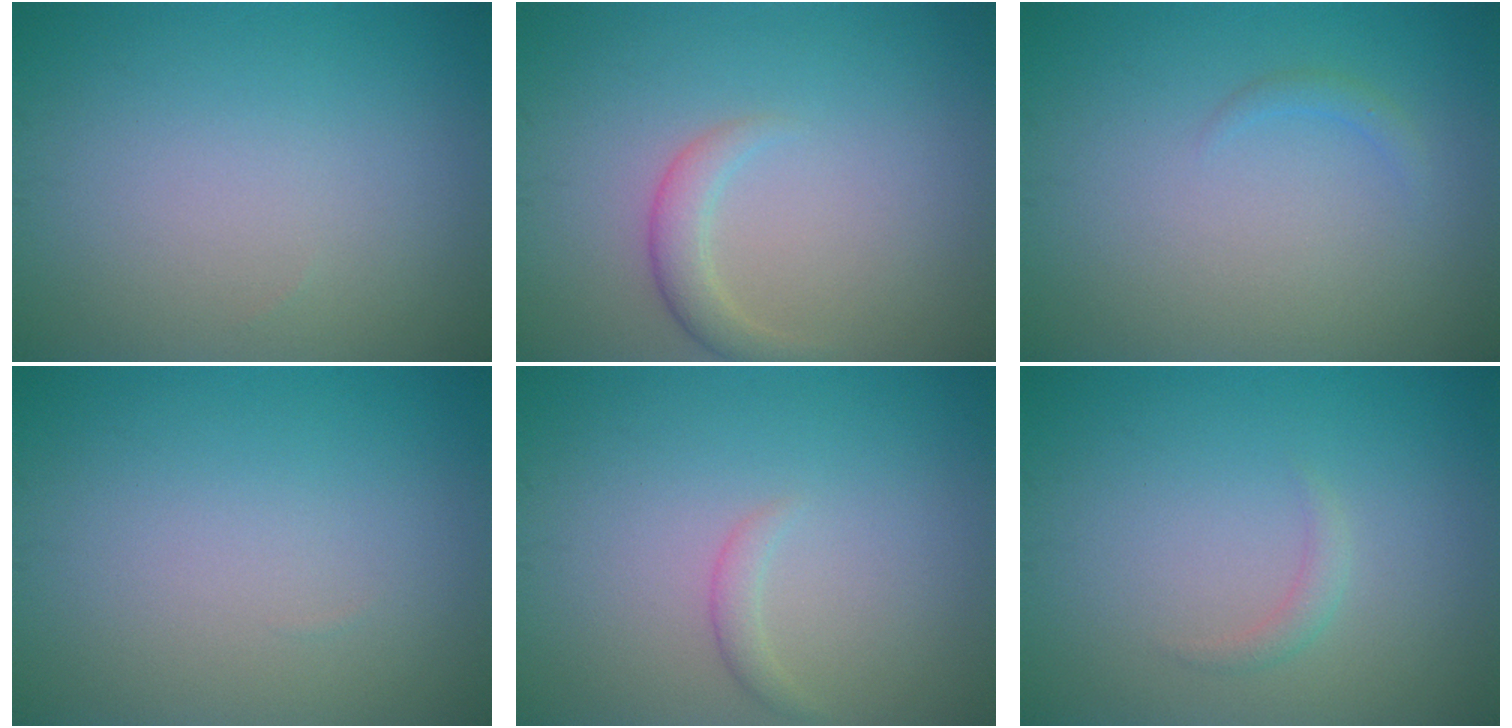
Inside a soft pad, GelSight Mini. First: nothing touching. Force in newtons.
{"total": 2.0, "press": 2.0, "slide": 0.1}
{"total": 0.8, "press": 0.8, "slide": 0.0}
{"total": 0.0}
{"total": 1.0, "press": 1.0, "slide": 0.1}
{"total": 1.0, "press": 1.0, "slide": 0.0}